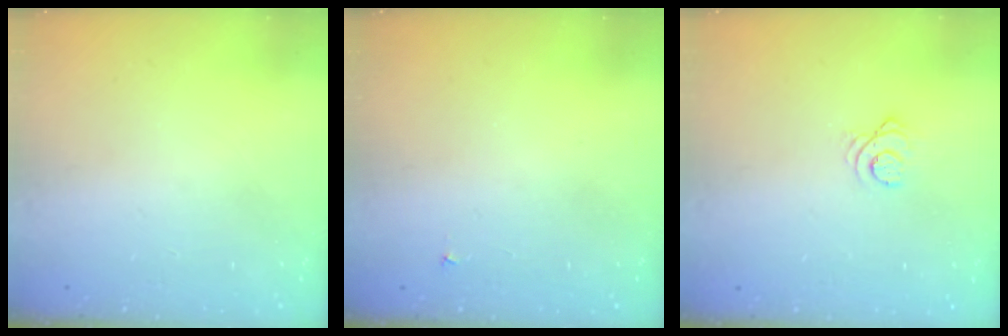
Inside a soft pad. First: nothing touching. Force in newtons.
{"total": 2.6, "press": 2.5, "slide": 0.4}
{"total": 2.6, "press": 2.6, "slide": 0.3}